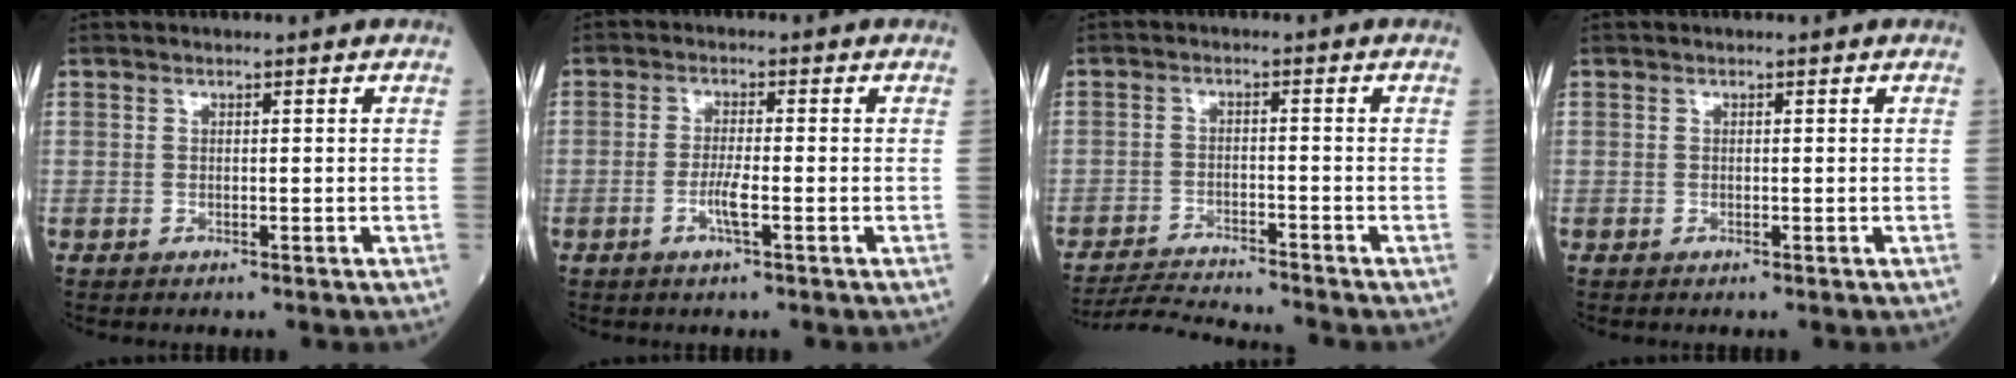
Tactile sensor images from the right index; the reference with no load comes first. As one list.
[{"total": 3.3, "force": [-1.3, 0.1, 3.1], "torque": [-0.064, -0.003, -0.027]}, {"total": 7.2, "force": [-7.1, -1.2, 1.1], "torque": [-0.020, -0.012, -0.123]}, {"total": 0.0}]